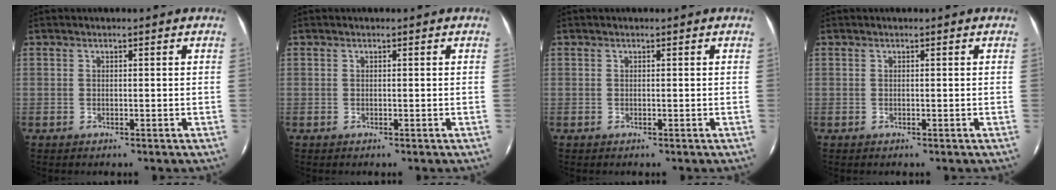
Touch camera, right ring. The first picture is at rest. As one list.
[{"total": 0.0}, {"total": 0.0}, {"total": 0.0}]